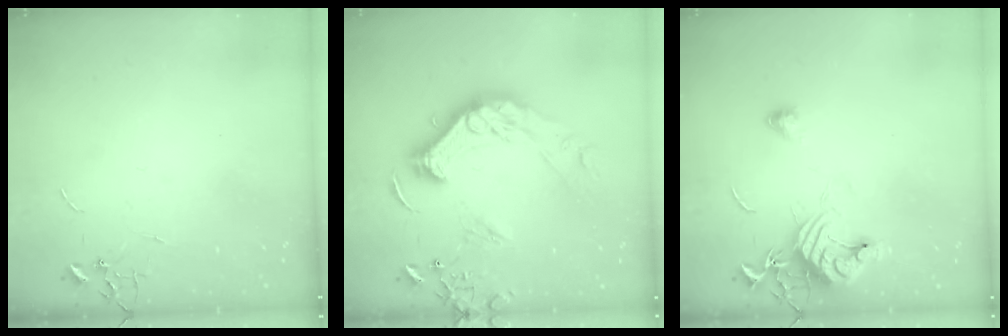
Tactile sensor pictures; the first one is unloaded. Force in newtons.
{"total": 18.7, "press": 18.5, "slide": 2.6}
{"total": 12.0, "press": 11.9, "slide": 1.6}